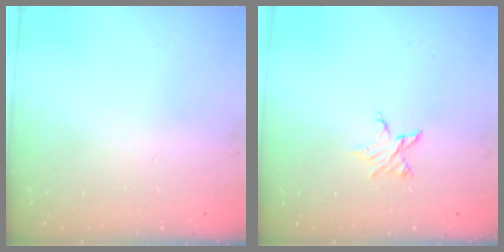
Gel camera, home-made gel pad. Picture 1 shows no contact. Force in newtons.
{"total": 3.6, "press": 3.6, "slide": 0.4}